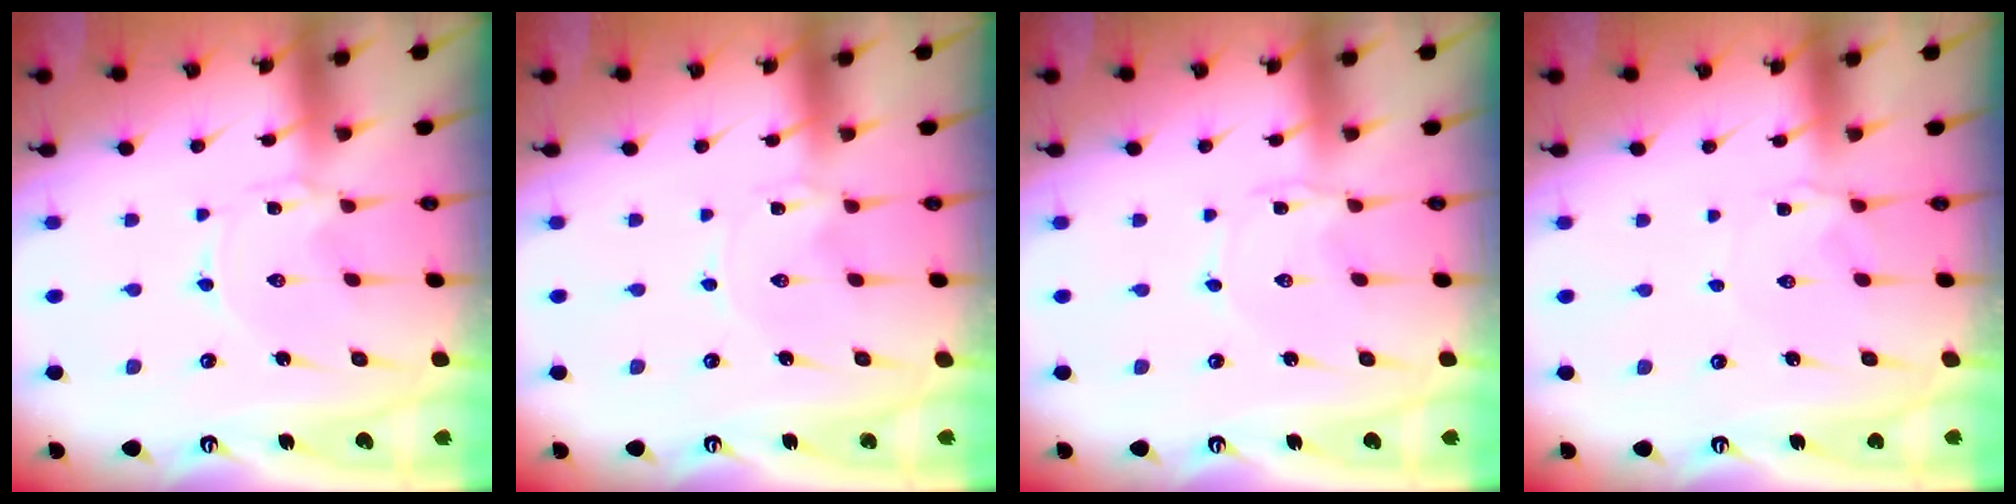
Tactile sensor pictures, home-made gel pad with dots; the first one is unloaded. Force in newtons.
{"total": 0.0}
{"total": 2.4, "press": 2.4, "slide": 0.3}
{"total": 2.0, "press": 1.9, "slide": 0.3}